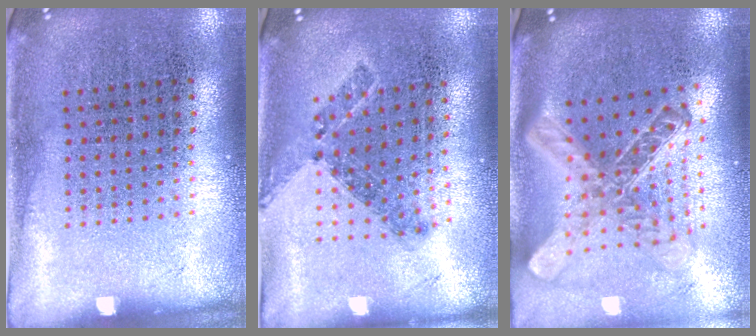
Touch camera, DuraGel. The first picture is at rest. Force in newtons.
{"total": 0.7, "press": 0.6, "slide": 0.3}
{"total": 2.8, "press": 2.0, "slide": 1.9}